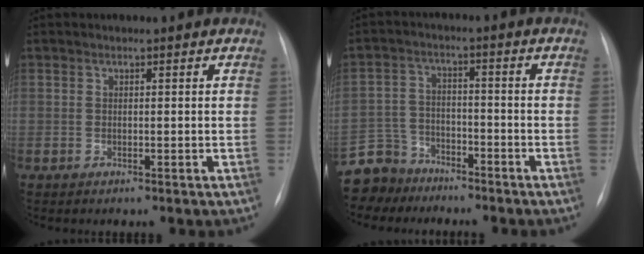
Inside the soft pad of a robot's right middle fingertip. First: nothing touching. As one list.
[{"total": 7.3, "force": [-6.2, 3.7, -0.6], "torque": [0.007, 0.010, -0.119]}]